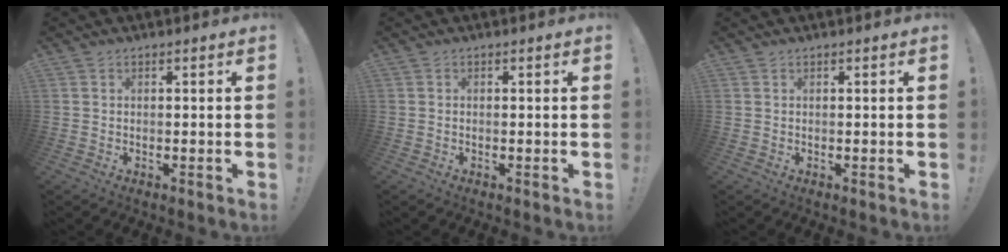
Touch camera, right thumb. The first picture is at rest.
{"total": 0.0}
{"total": 0.0}